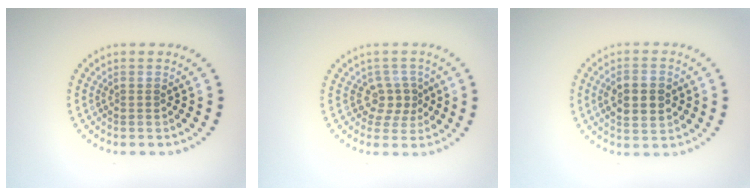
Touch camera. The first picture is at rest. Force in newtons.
{"total": 2.1, "press": 1.6, "slide": 1.4}
{"total": 4.7, "press": 4.7, "slide": 0.4}